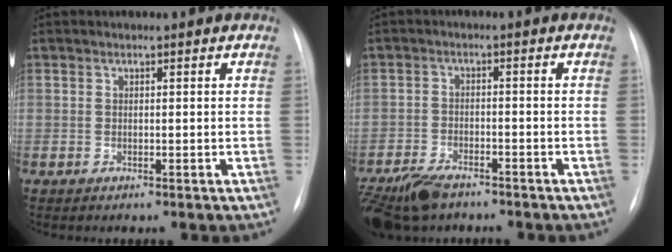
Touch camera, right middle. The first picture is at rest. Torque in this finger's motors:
{"motor_torque": [-0.06, -0.33, 0.10, 0.03]}